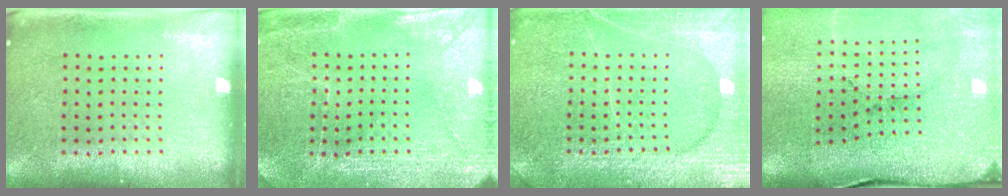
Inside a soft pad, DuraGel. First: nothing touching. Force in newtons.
{"total": 2.9, "press": 2.9, "slide": 0.2}
{"total": 5.8, "press": 5.7, "slide": 0.8}
{"total": 3.6, "press": 3.3, "slide": 1.5}